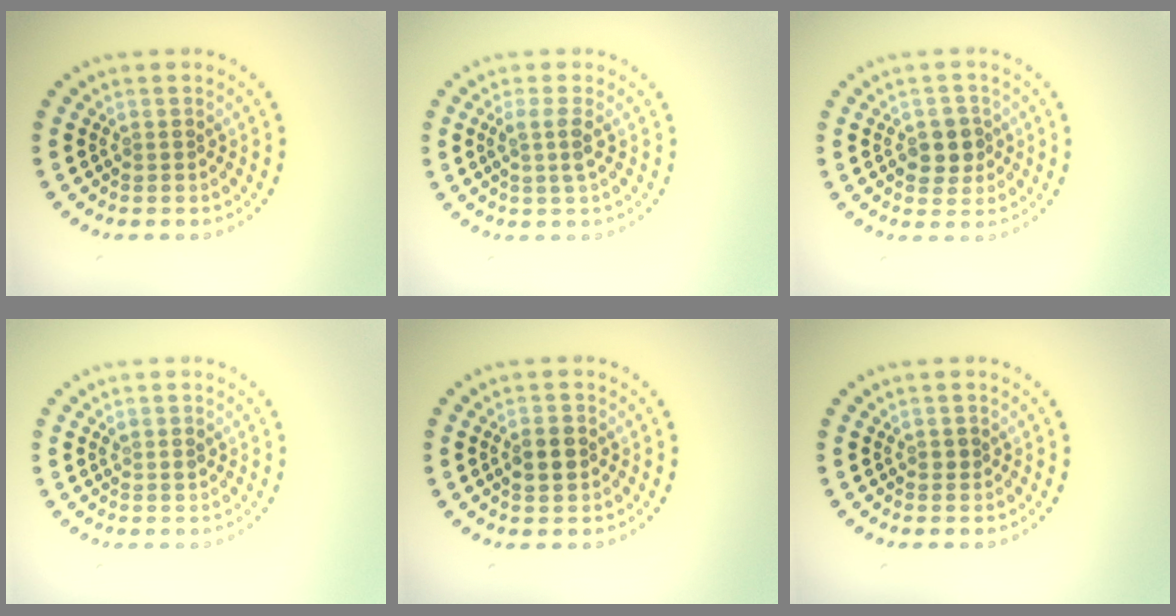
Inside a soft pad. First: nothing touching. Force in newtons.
{"total": 1.9, "press": 1.5, "slide": 1.1}
{"total": 2.9, "press": 2.8, "slide": 0.9}
{"total": 0.8, "press": 0.7, "slide": 0.3}
{"total": 2.3, "press": 2.3, "slide": 0.2}
{"total": 0.7, "press": 0.6, "slide": 0.2}